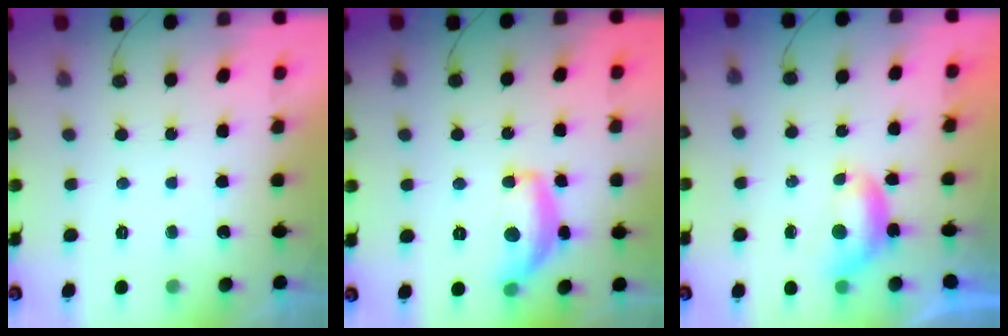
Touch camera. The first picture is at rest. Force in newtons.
{"total": 14.0, "press": 13.9, "slide": 1.0}
{"total": 5.8, "press": 5.8, "slide": 0.7}